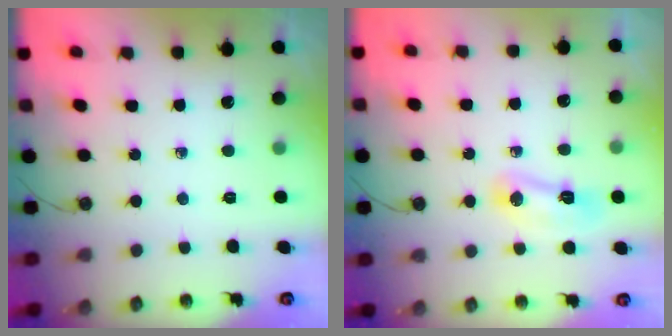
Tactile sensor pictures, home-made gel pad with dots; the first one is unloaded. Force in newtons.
{"total": 6.8, "press": 6.7, "slide": 0.9}